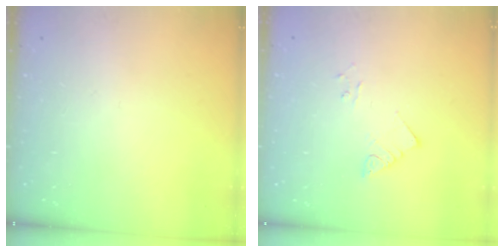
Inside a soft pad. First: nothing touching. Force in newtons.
{"total": 3.7, "press": 3.7, "slide": 0.2}